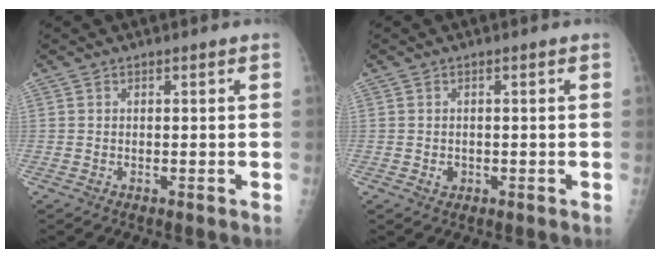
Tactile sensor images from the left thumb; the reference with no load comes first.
{"total": 1.2, "force": [-0.3, 1.1, 0.6], "torque": [-0.004, 0.002, -0.001]}